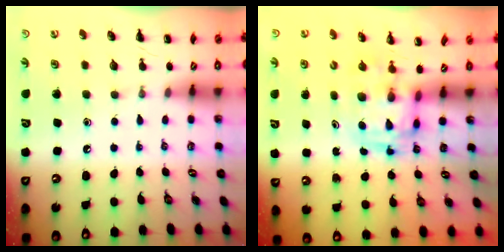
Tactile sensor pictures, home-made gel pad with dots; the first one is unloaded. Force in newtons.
{"total": 2.9, "press": 2.9, "slide": 0.5}